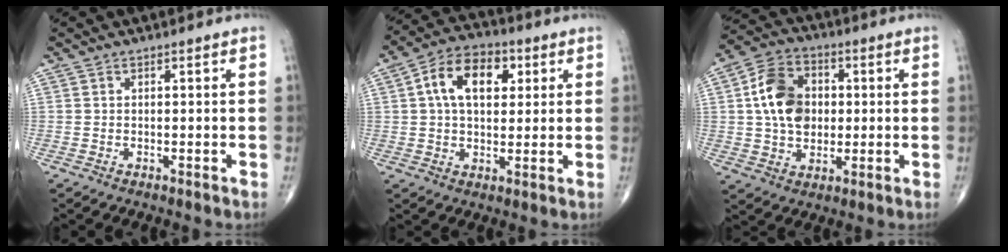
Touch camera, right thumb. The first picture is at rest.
{"total": 12.0, "force": [3.1, 7.4, 8.9], "torque": [-0.132, 0.014, 0.044]}
{"total": 12.4, "force": [1.2, 9.1, 8.3], "torque": [-0.128, 0.013, 0.017]}